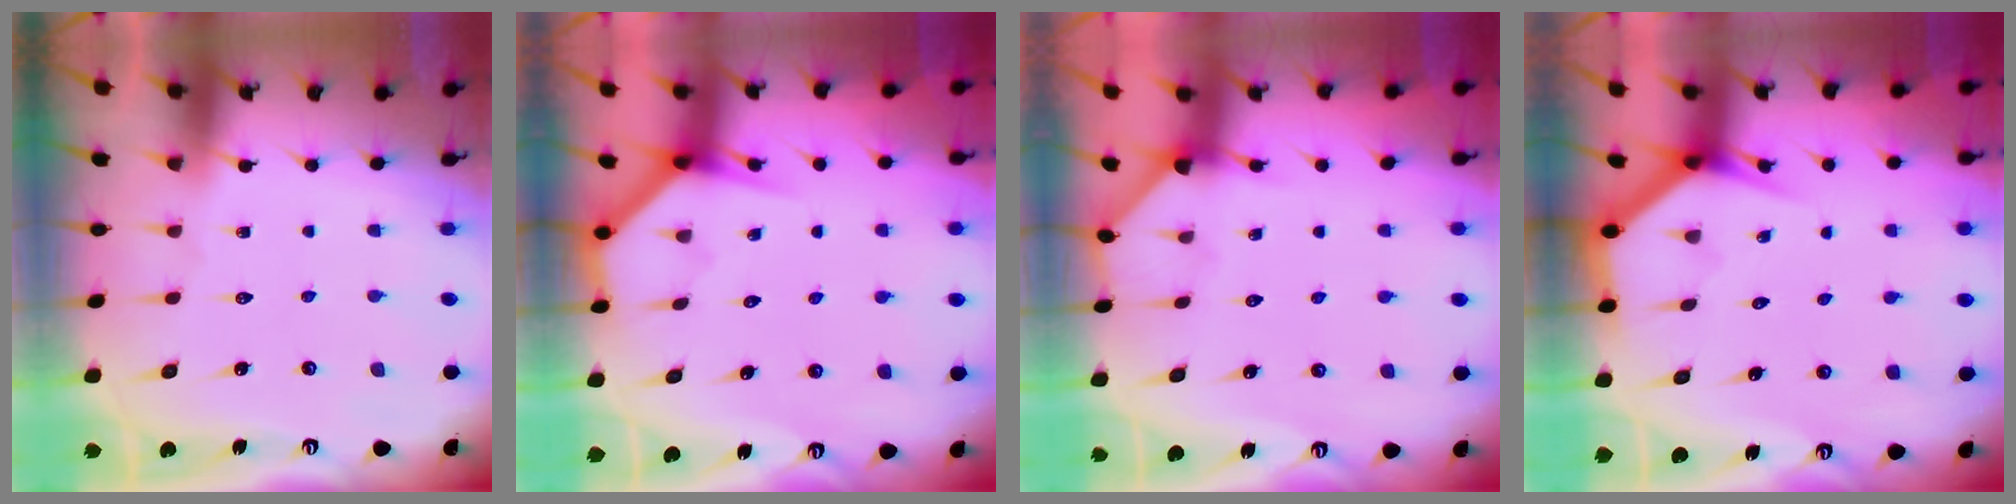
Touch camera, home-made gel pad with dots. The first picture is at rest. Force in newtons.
{"total": 3.8, "press": 3.8, "slide": 0.1}
{"total": 2.9, "press": 2.9, "slide": 0.2}
{"total": 3.4, "press": 3.4, "slide": 0.2}